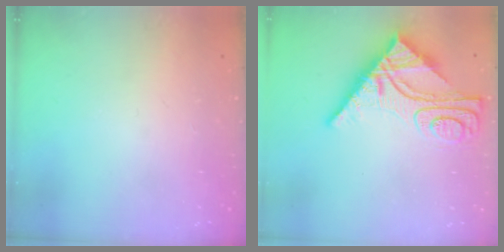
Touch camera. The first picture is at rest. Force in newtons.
{"total": 15.2, "press": 15.1, "slide": 1.6}